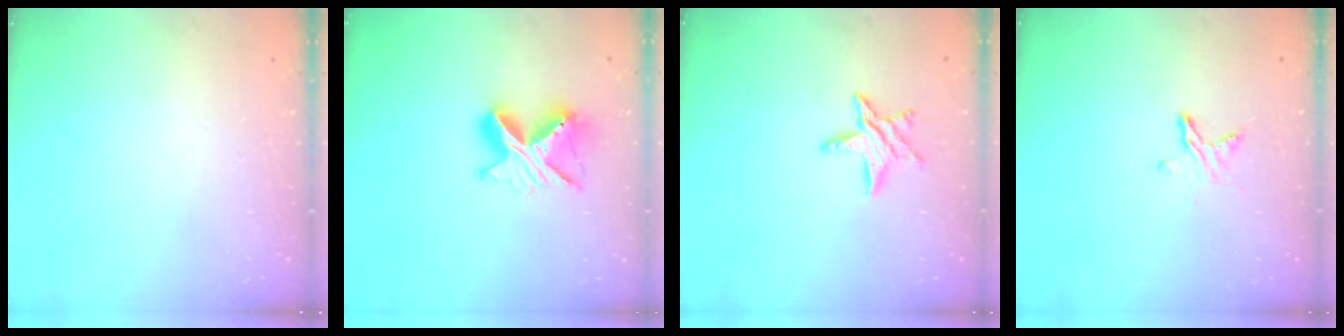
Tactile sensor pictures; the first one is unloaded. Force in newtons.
{"total": 9.4, "press": 9.4, "slide": 0.2}
{"total": 7.1, "press": 7.1, "slide": 0.1}
{"total": 6.6, "press": 6.6, "slide": 0.7}